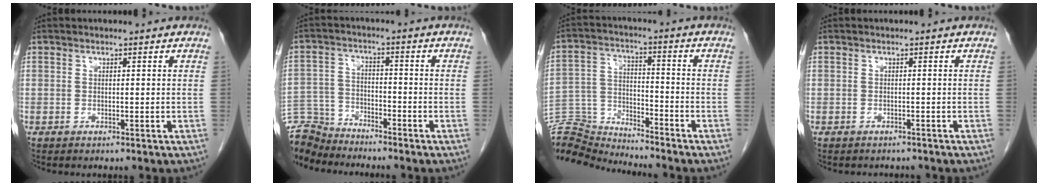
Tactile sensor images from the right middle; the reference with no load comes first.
{"total": 8.3, "force": [-8.2, 1.2, 0.0], "torque": [-0.008, 0.004, -0.162]}
{"total": 11.5, "force": [-11.5, 0.0, -0.7], "torque": [0.008, 0.029, -0.221]}
{"total": 2.0, "force": [-1.9, 0.8, 0.0], "torque": [-0.008, -0.003, -0.026]}